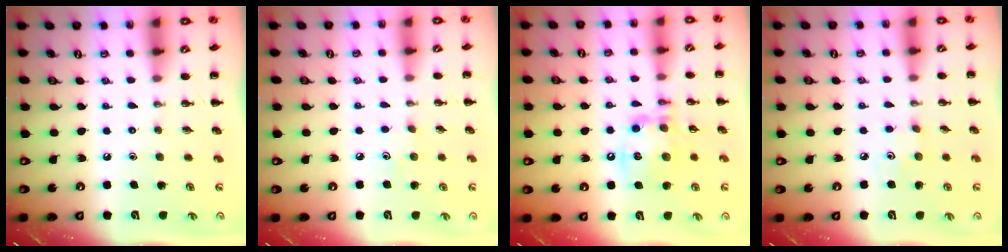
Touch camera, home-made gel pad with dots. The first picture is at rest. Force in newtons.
{"total": 4.5, "press": 4.3, "slide": 1.4}
{"total": 14.9, "press": 14.7, "slide": 2.6}
{"total": 2.4, "press": 2.3, "slide": 0.7}